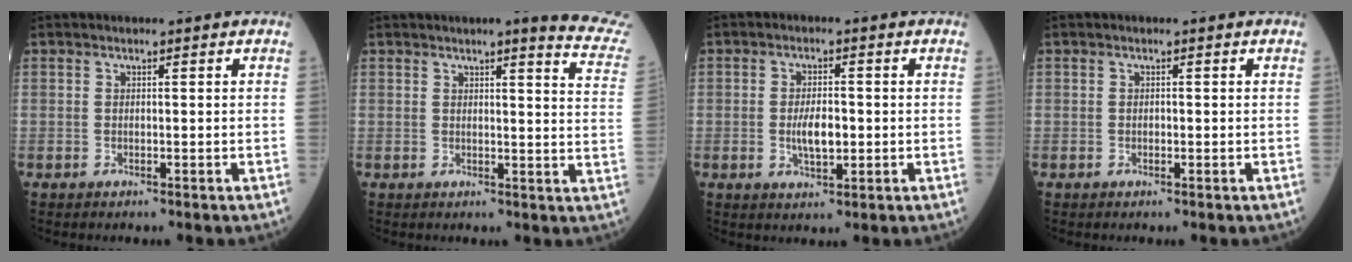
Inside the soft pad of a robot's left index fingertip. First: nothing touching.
{"total": 10.0, "force": [9.1, -0.3, 4.1], "torque": [-0.034, -0.059, 0.072]}
{"total": 4.4, "force": [-0.9, 1.7, 3.9], "torque": [-0.076, -0.007, -0.014]}
{"total": 0.6, "force": [-0.5, 0.3, 0.2], "torque": [-0.004, -0.003, -0.009]}